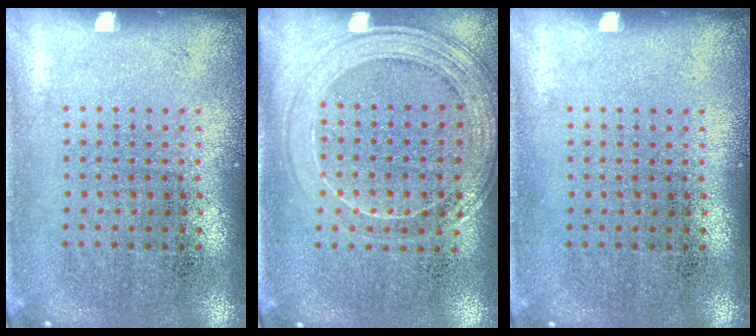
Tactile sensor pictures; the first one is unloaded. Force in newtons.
{"total": 1.5, "press": 1.4, "slide": 0.3}
{"total": 0.0}